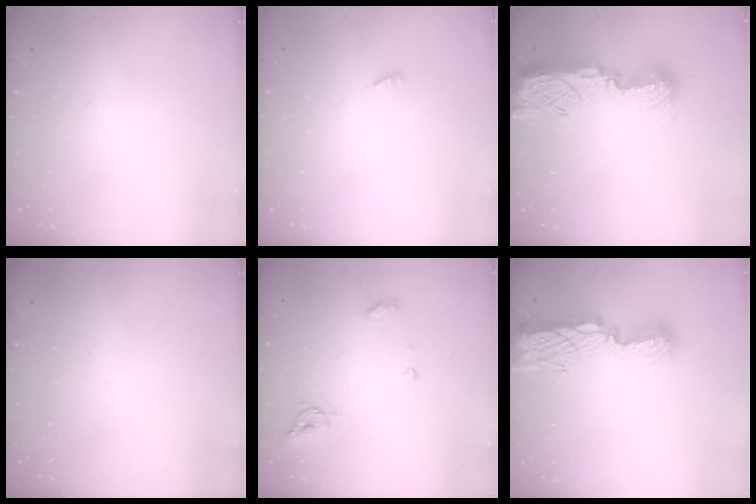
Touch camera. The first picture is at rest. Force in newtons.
{"total": 1.9, "press": 1.9, "slide": 0.3}
{"total": 13.6, "press": 13.4, "slide": 2.3}
{"total": 0.0}
{"total": 6.2, "press": 6.2, "slide": 0.5}
{"total": 14.1, "press": 14.1, "slide": 0.7}